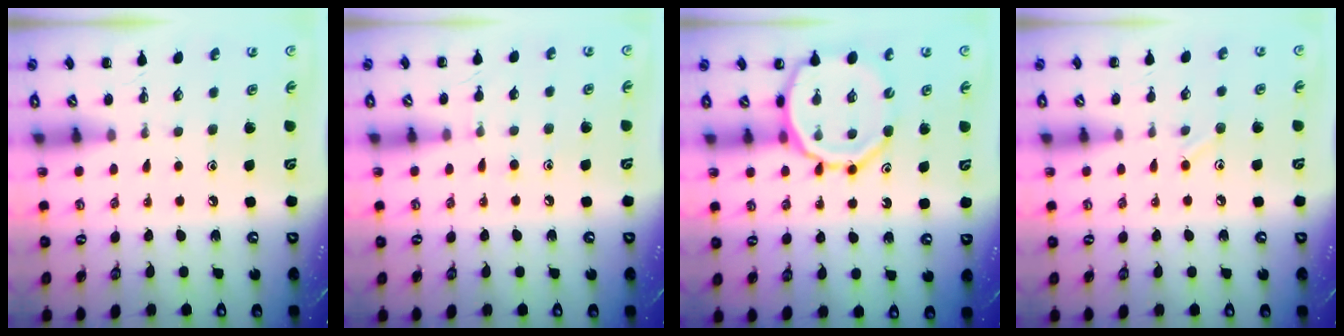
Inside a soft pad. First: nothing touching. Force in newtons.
{"total": 5.8, "press": 5.5, "slide": 1.7}
{"total": 13.2, "press": 12.9, "slide": 3.1}
{"total": 7.3, "press": 7.0, "slide": 2.1}